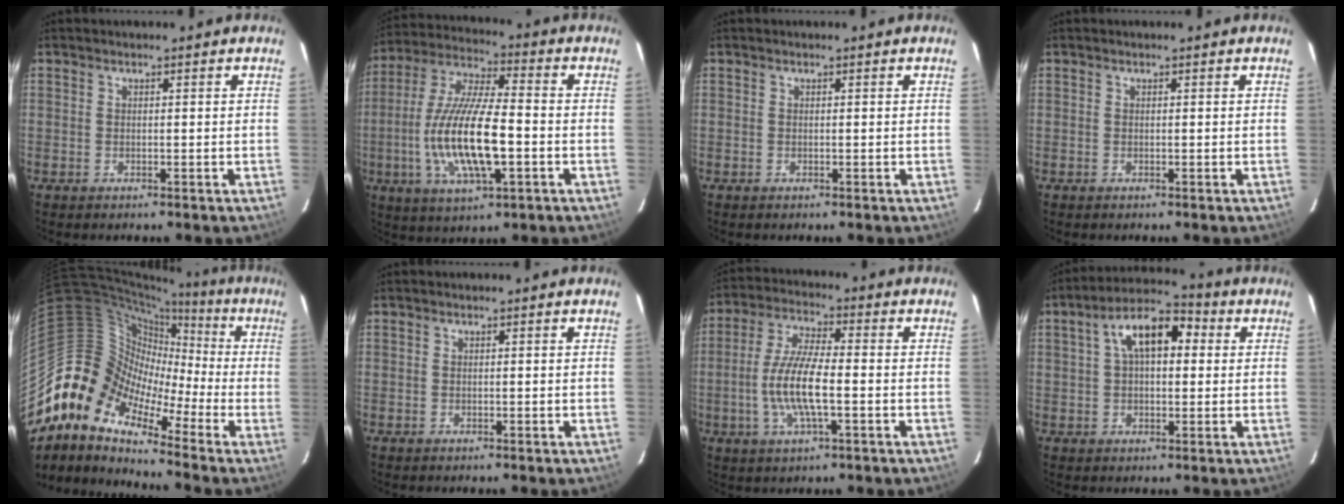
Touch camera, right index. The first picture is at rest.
{"total": 16.9, "force": [-3.7, 4.7, 15.8], "torque": [-0.323, -0.006, -0.069]}
{"total": 0.0}
{"total": 0.0}
{"total": 11.2, "force": [-6.3, 7.6, 5.3], "torque": [-0.083, 0.021, -0.152]}
{"total": 0.0}
{"total": 10.5, "force": [-2.3, 2.4, 10.0], "torque": [-0.203, 0.001, -0.048]}
{"total": 10.5, "force": [2.6, 5.5, 8.5], "torque": [-0.148, 0.037, 0.038]}